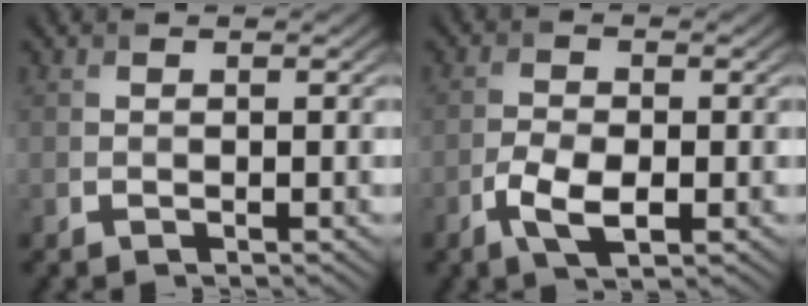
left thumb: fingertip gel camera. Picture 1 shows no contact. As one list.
[{"total": 4.4, "force": [-1.9, 2.0, 3.5], "torque": [-0.077, -0.003, -0.039]}]